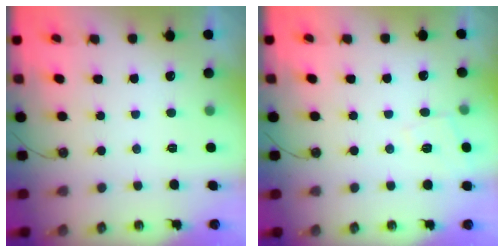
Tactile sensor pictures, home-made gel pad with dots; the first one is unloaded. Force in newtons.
{"total": 5.6, "press": 5.6, "slide": 0.7}